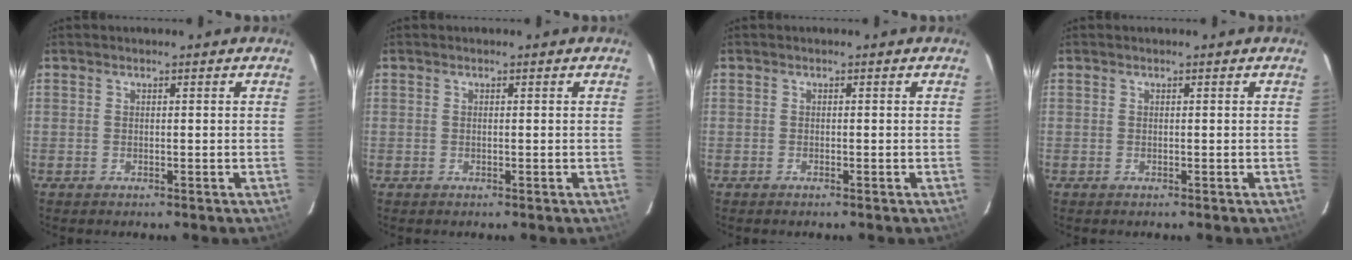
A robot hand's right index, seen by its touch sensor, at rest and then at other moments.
{"total": 0.0}
{"total": 0.0}
{"total": 0.0}